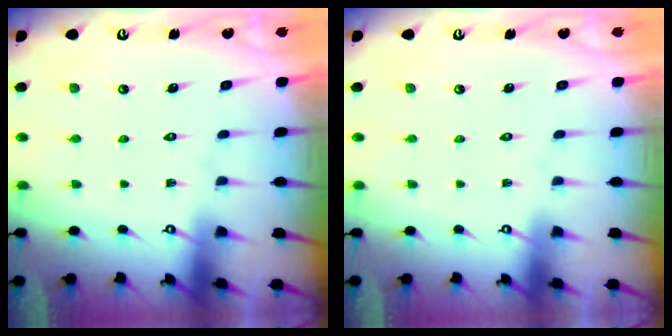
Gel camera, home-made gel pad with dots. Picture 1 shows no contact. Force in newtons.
{"total": 0.0}